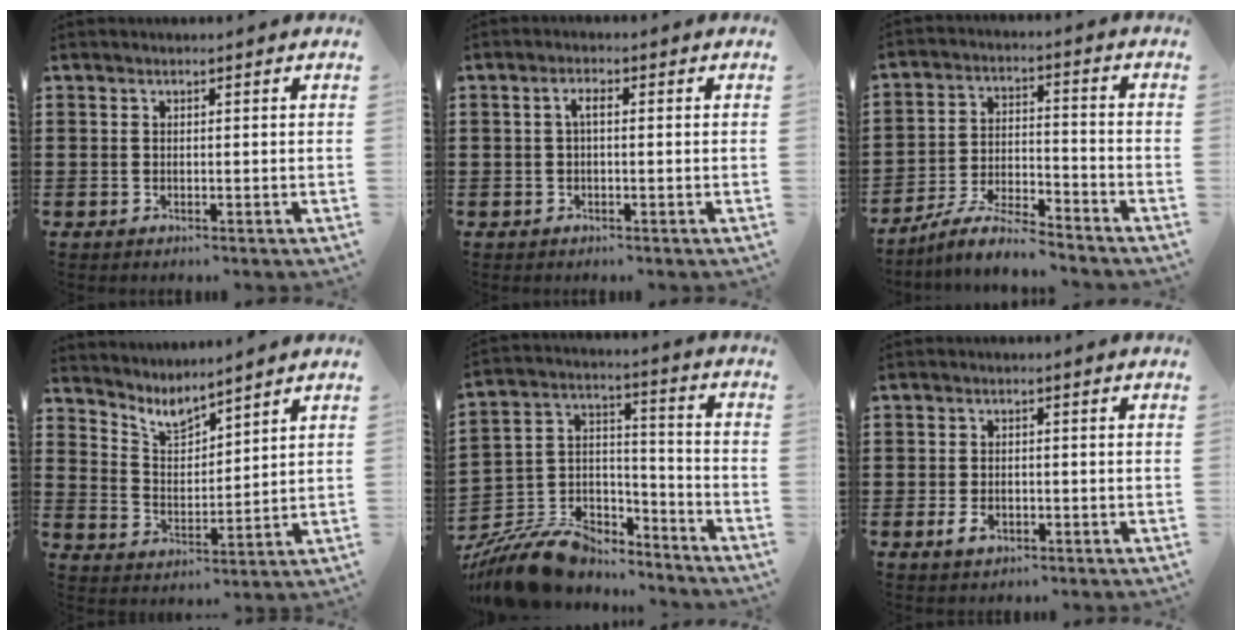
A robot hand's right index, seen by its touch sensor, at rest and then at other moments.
{"total": 1.9, "force": [-0.1, 0.6, 1.8], "torque": [-0.035, 0.003, -0.003]}
{"total": 7.1, "force": [-6.4, 0.9, 2.9], "torque": [-0.062, 0.004, -0.124]}
{"total": 5.0, "force": [4.7, 1.1, 1.3], "torque": [-0.044, -0.021, 0.086]}
{"total": 11.2, "force": [-10.0, 4.2, 2.8], "torque": [-0.076, 0.023, -0.194]}
{"total": 2.1, "force": [-0.8, 1.3, 1.4], "torque": [-0.035, -0.001, -0.017]}